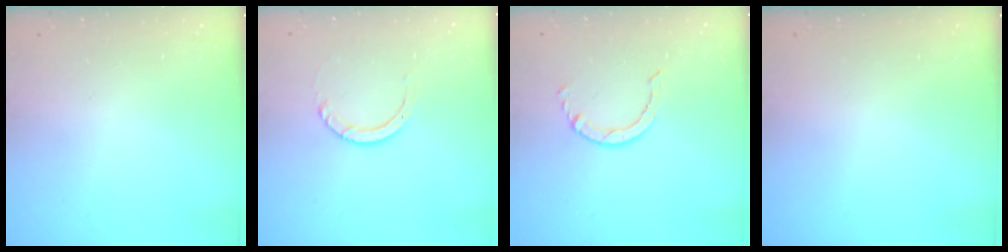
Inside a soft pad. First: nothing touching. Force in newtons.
{"total": 3.5, "press": 3.5, "slide": 0.1}
{"total": 0.6, "press": 0.6, "slide": 0.1}
{"total": 0.0}